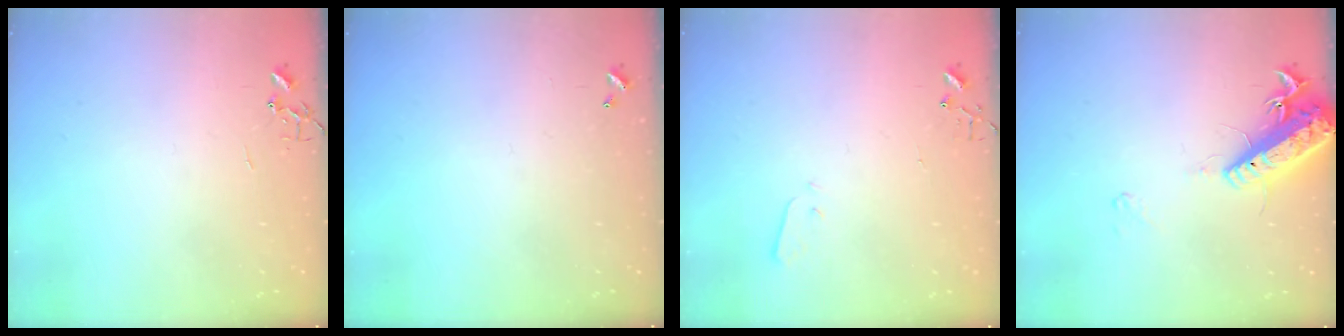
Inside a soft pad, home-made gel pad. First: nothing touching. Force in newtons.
{"total": 0.0}
{"total": 1.9, "press": 1.9, "slide": 0.4}
{"total": 15.7, "press": 15.3, "slide": 3.5}